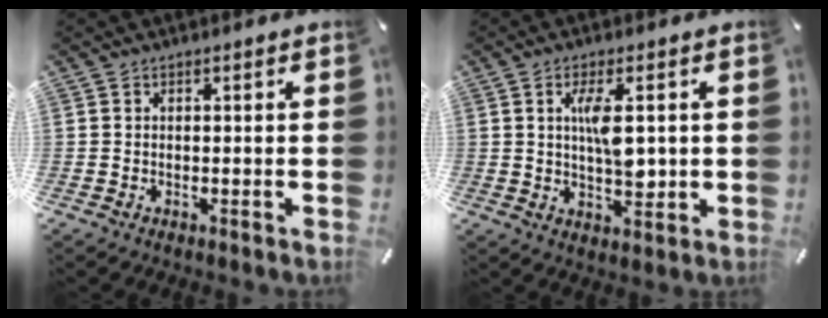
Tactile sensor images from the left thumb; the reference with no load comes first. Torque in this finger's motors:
{"motor_torque": [1.24, 1.53, 0.97, -0.27, 0.29]}